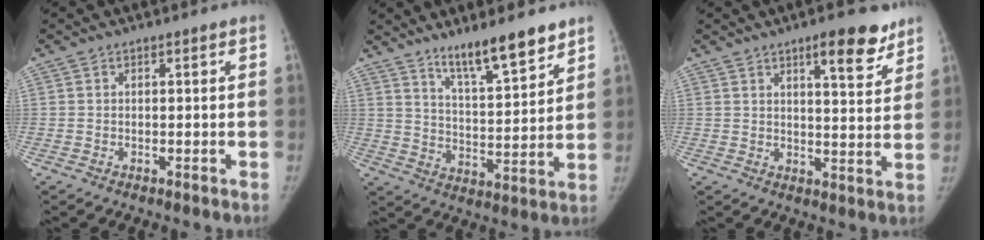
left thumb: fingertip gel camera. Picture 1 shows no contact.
{"total": 12.0, "force": [9.2, 2.2, 7.4], "torque": [-0.106, -0.064, 0.159]}
{"total": 9.3, "force": [6.1, 2.7, 6.4], "torque": [-0.065, -0.035, 0.084]}